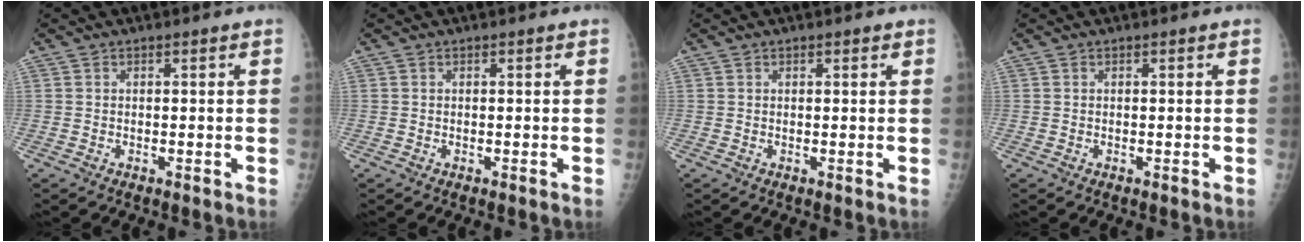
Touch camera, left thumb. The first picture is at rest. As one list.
[{"total": 0.0}, {"total": 0.9, "force": [0.5, 0.4, 0.6], "torque": [-0.006, 0.000, 0.005]}, {"total": 0.0}]